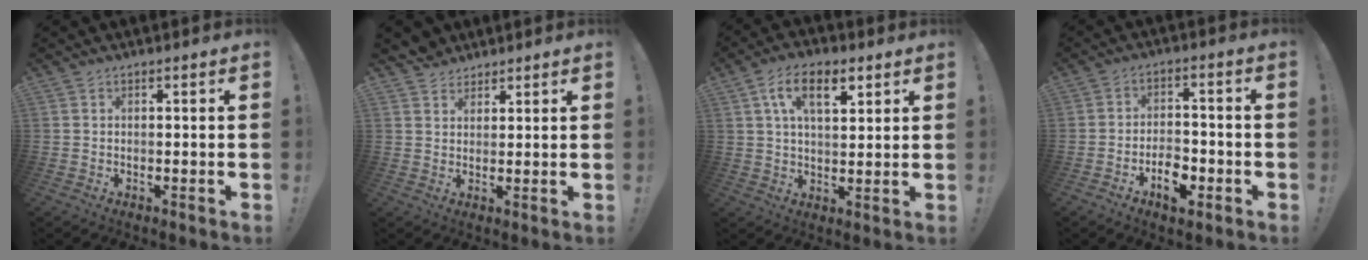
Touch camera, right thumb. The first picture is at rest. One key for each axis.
{"total": 4.1, "fx": 3.3, "fy": 2.5, "fz": 0.0, "tx": 0.003, "ty": -0.020, "tz": 0.063}
{"total": 10.7, "fx": 4.9, "fy": 5.2, "fz": 8.0, "tx": -0.121, "ty": -0.004, "tz": 0.084}
{"total": 8.3, "fx": -4.2, "fy": 5.1, "fz": 5.1, "tx": -0.072, "ty": 0.025, "tz": -0.071}